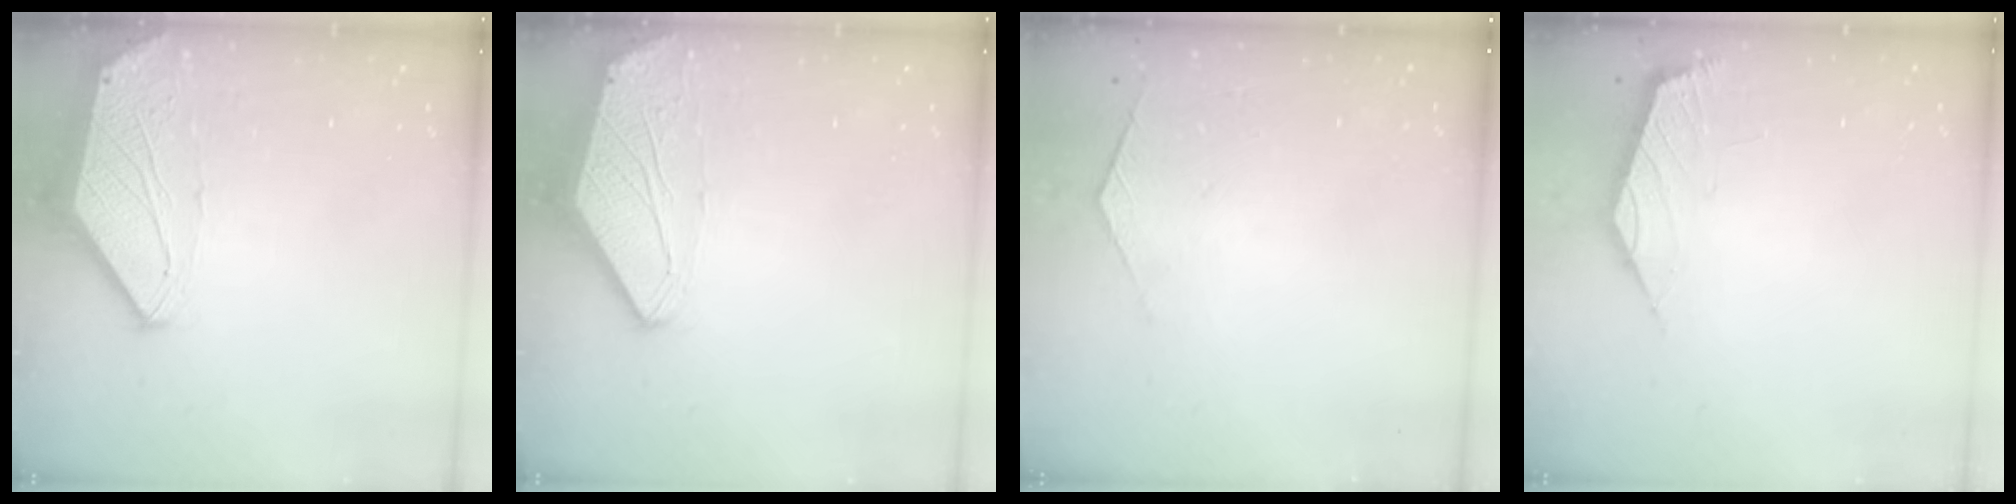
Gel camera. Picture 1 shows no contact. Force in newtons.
{"total": 0.0}
{"total": 1.4, "press": 1.4, "slide": 0.3}
{"total": 2.1, "press": 2.1, "slide": 0.5}